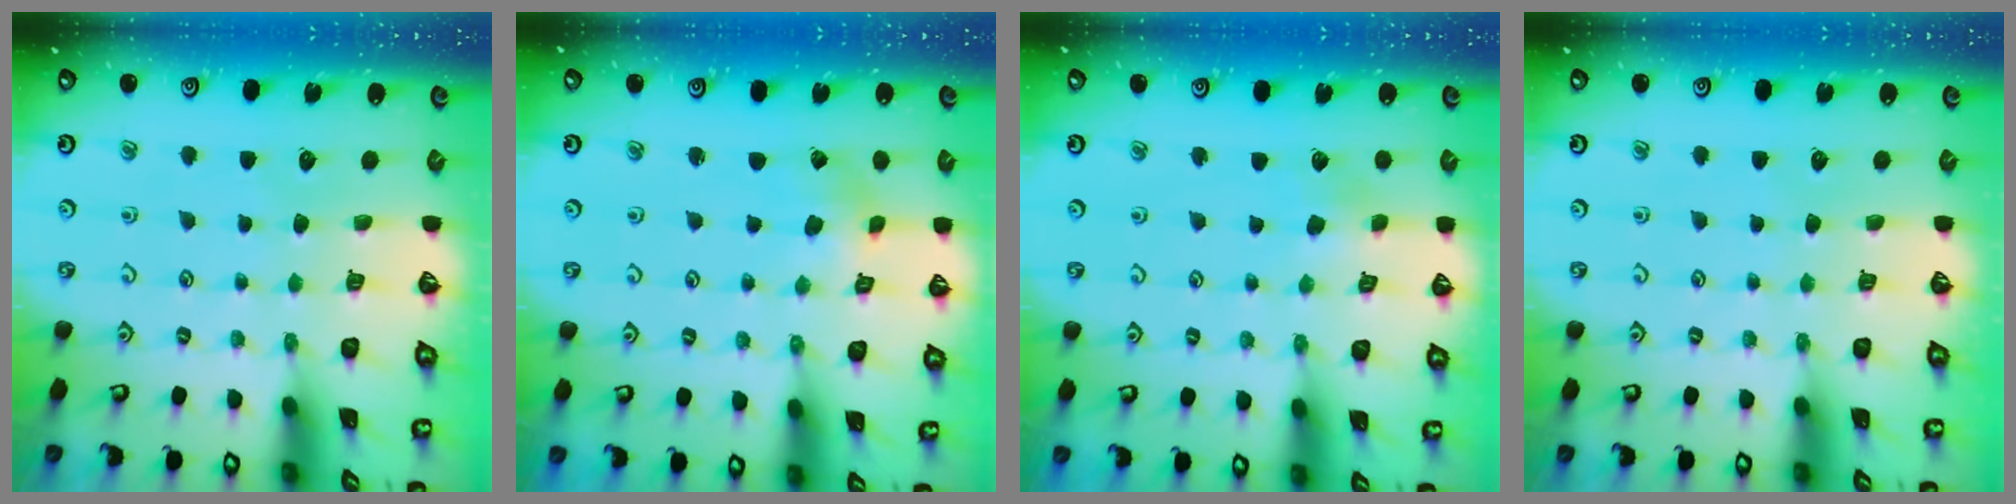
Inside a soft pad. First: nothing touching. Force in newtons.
{"total": 0.9, "press": 0.8, "slide": 0.2}
{"total": 3.3, "press": 3.3, "slide": 0.3}
{"total": 0.0}